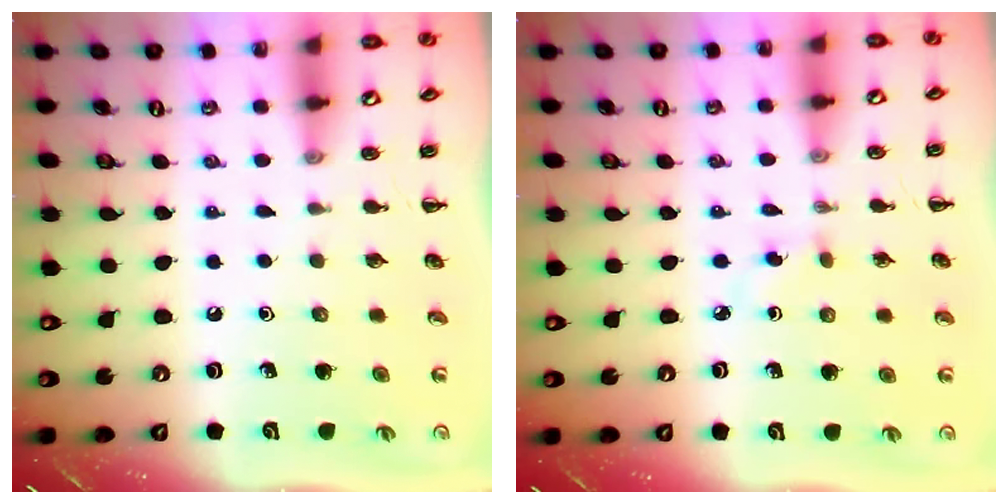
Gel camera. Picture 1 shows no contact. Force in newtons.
{"total": 3.0, "press": 2.8, "slide": 1.1}